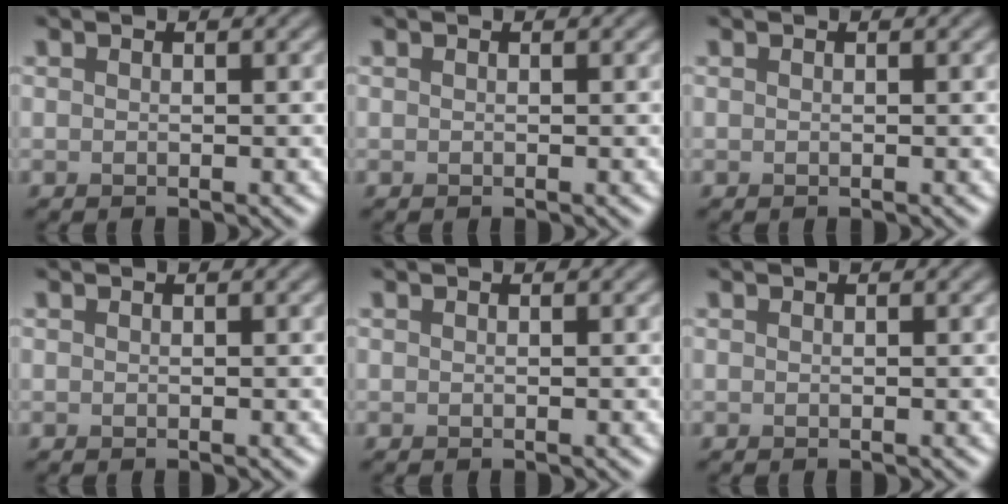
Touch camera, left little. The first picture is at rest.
{"total": 0.0}
{"total": 0.0}
{"total": 0.0}
{"total": 0.0}
{"total": 0.0}